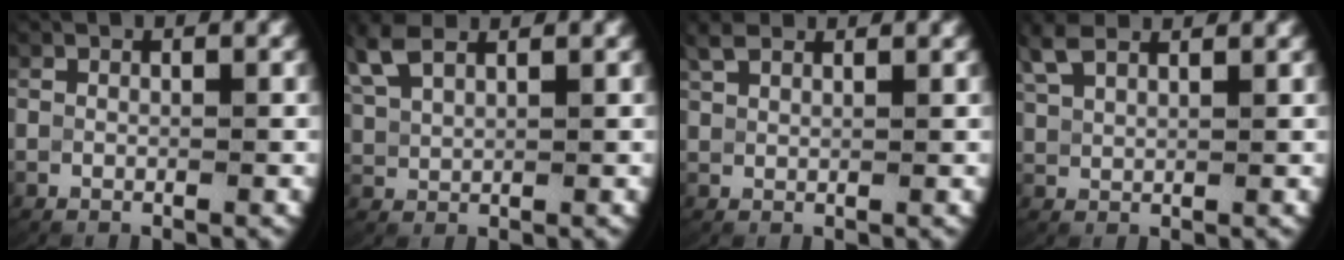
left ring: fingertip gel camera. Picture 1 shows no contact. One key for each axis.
{"total": 3.1, "fx": 2.4, "fy": 1.1, "fz": 1.5, "tx": -0.057, "ty": 0.000, "tz": 0.054}
{"total": 1.7, "fx": 1.6, "fy": 0.0, "fz": 0.4, "tx": -0.012, "ty": 0.002, "tz": 0.035}
{"total": 2.7, "fx": 2.4, "fy": 0.5, "fz": 1.0, "tx": -0.037, "ty": 0.004, "tz": 0.050}